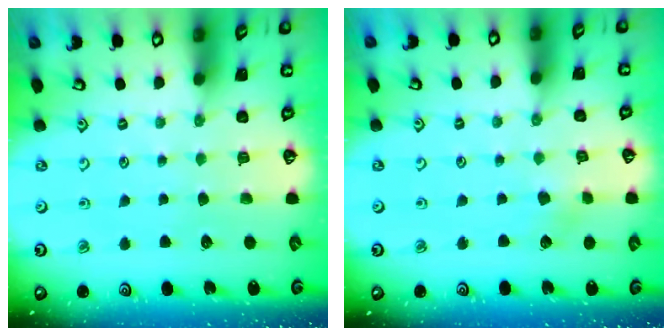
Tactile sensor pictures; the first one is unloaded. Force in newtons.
{"total": 2.4, "press": 2.3, "slide": 0.4}